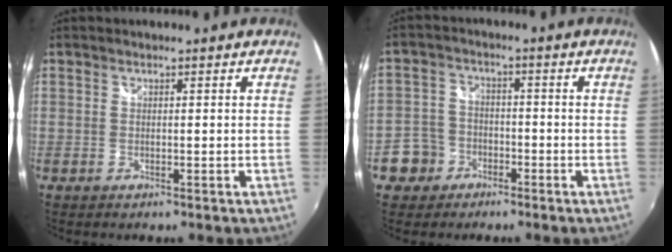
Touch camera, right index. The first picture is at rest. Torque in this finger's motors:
{"motor_torque": [-0.51, -0.05, -1.01, -0.21]}